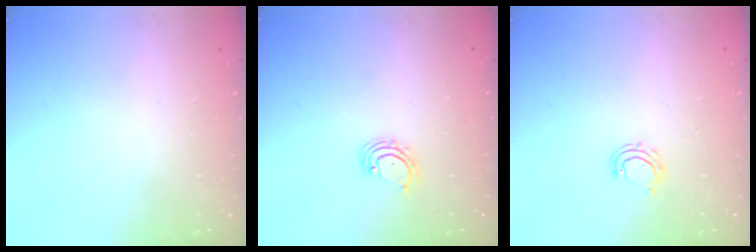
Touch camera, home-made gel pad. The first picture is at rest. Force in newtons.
{"total": 2.8, "press": 2.8, "slide": 0.2}
{"total": 5.0, "press": 4.8, "slide": 1.0}